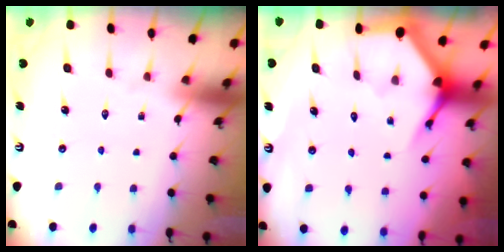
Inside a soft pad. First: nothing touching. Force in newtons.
{"total": 3.8, "press": 3.8, "slide": 0.4}